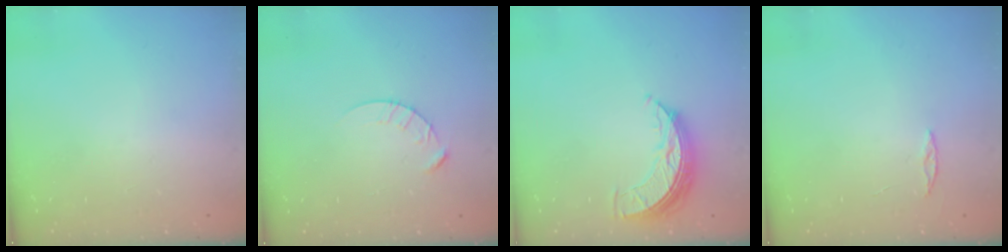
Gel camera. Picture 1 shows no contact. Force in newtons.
{"total": 4.7, "press": 4.7, "slide": 0.5}
{"total": 7.8, "press": 7.8, "slide": 0.6}
{"total": 2.0, "press": 2.0, "slide": 0.2}